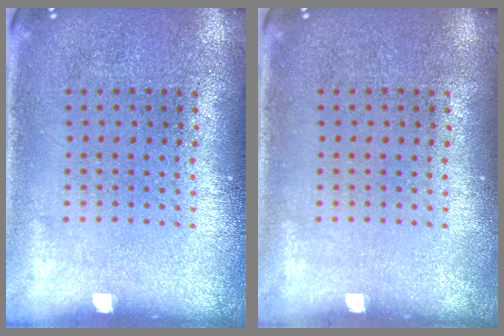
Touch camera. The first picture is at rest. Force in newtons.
{"total": 0.0}